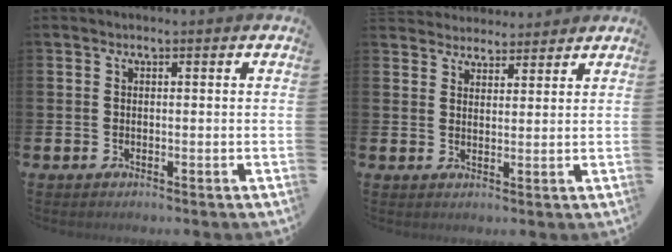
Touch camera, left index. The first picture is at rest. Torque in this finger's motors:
{"motor_torque": [1.22, -0.92, 0.18, 0.07]}